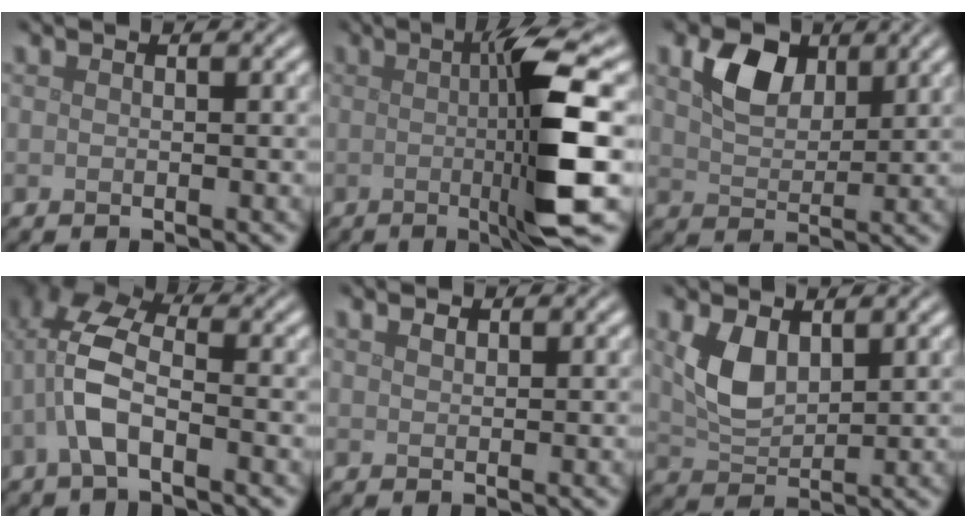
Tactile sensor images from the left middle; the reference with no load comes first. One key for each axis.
{"total": 8.9, "fx": -0.2, "fy": 1.0, "fz": 8.8, "tx": -0.134, "ty": -0.008, "tz": 0.001}
{"total": 4.3, "fx": 2.2, "fy": 2.7, "fz": 2.6, "tx": -0.053, "ty": 0.004, "tz": 0.038}
{"total": 6.0, "fx": -1.4, "fy": 2.9, "fz": 5.1, "tx": -0.113, "ty": 0.015, "tz": -0.037}
{"total": 0.6, "fx": 0.6, "fy": 0.2, "fz": 0.1, "tx": -0.002, "ty": -0.001, "tz": 0.013}
{"total": 3.7, "fx": 1.5, "fy": 2.1, "fz": 2.7, "tx": -0.065, "ty": 0.000, "tz": 0.035}